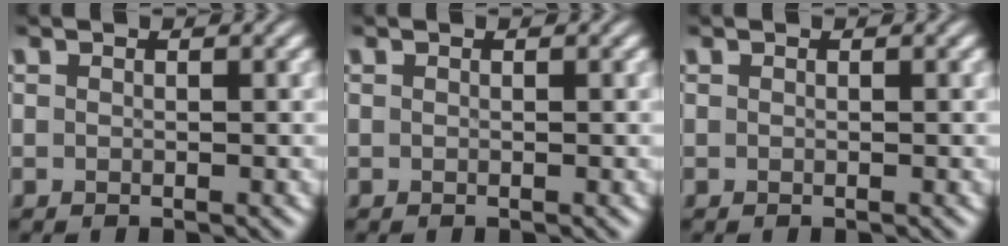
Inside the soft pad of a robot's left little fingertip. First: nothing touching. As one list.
[{"total": 0.0}, {"total": 0.0}]